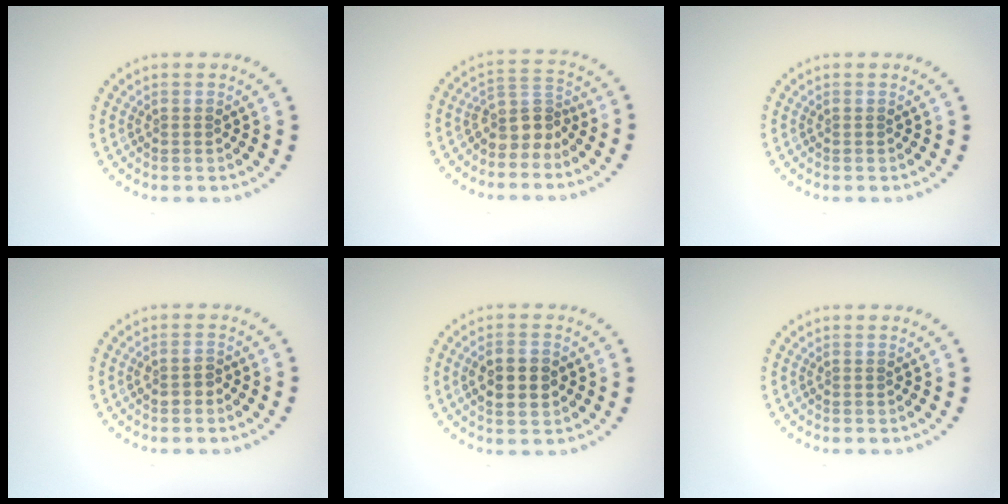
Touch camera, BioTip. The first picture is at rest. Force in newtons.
{"total": 3.1, "press": 2.2, "slide": 2.1}
{"total": 0.0}
{"total": 1.3, "press": 1.3, "slide": 0.3}
{"total": 3.3, "press": 3.3, "slide": 0.1}
{"total": 0.0}